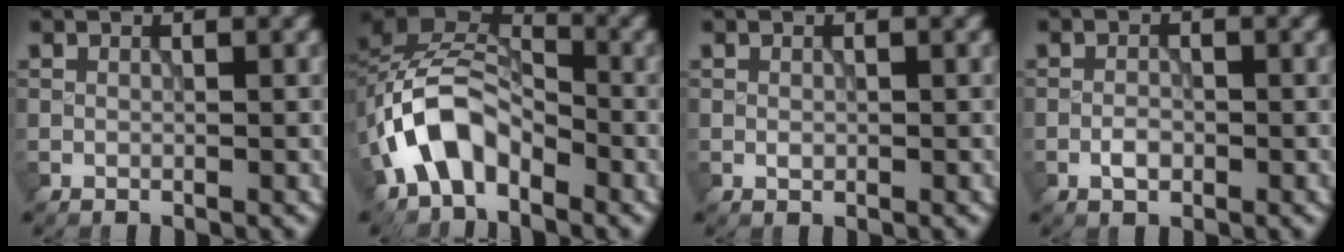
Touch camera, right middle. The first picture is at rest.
{"total": 7.0, "force": [-3.4, 4.4, 4.3], "torque": [-0.074, 0.009, -0.077]}
{"total": 0.6, "force": [-0.1, 0.4, 0.4], "torque": [-0.006, -0.001, -0.001]}
{"total": 1.5, "force": [-0.7, 0.8, 1.1], "torque": [-0.018, 0.002, -0.014]}